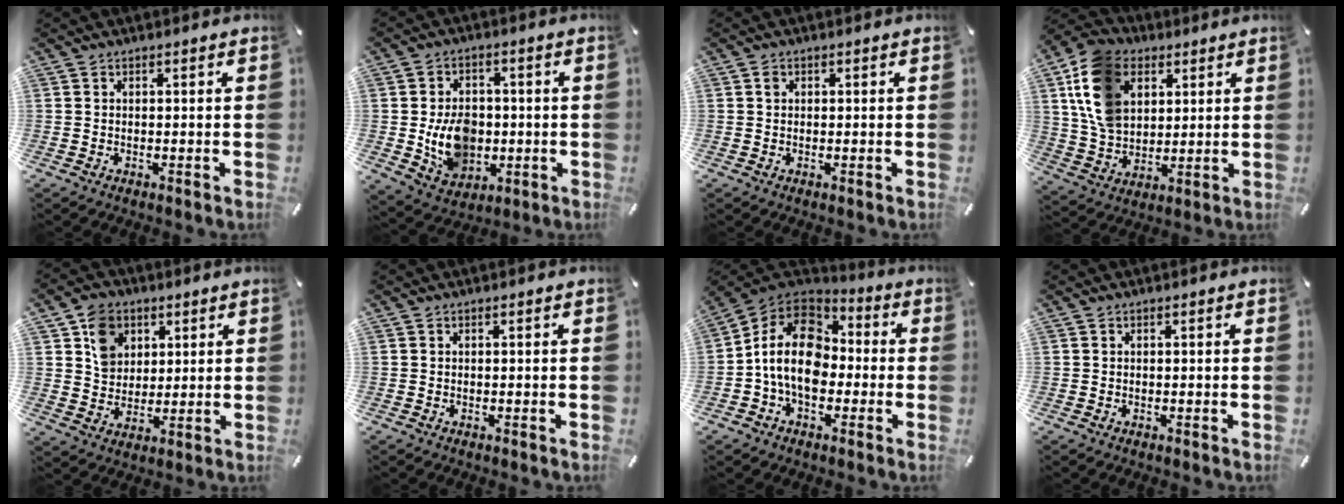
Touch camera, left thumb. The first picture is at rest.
{"total": 10.6, "force": [-0.8, 8.5, 6.3], "torque": [-0.126, 0.007, -0.012]}
{"total": 0.9, "force": [0.2, 0.8, 0.3], "torque": [0.002, 0.000, 0.002]}
{"total": 15.0, "force": [5.4, 11.2, 8.3], "torque": [-0.199, -0.004, 0.101]}
{"total": 8.9, "force": [3.7, 7.4, 3.1], "torque": [-0.046, -0.004, 0.069]}
{"total": 0.0}
{"total": 14.2, "force": [-1.8, 10.9, 9.0], "torque": [-0.179, 0.024, -0.033]}
{"total": 0.0}